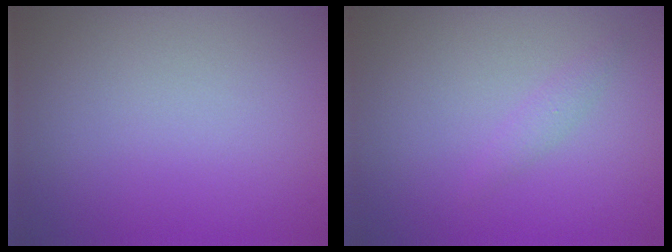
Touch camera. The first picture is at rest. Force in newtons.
{"total": 0.9, "press": 0.9, "slide": 0.0}